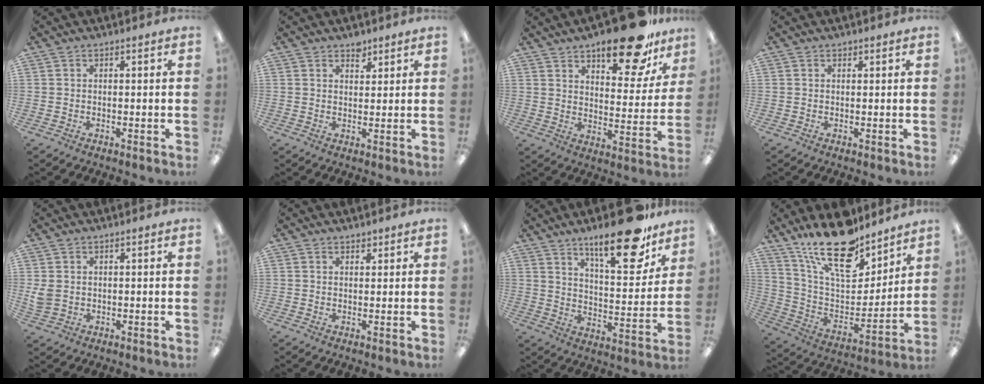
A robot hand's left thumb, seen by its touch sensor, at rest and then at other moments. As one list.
[{"total": 3.1, "force": [2.5, 1.6, 0.9], "torque": [0.004, -0.014, 0.042]}, {"total": 17.8, "force": [12.9, 6.5, 10.4], "torque": [-0.132, -0.077, 0.210]}, {"total": 0.6, "force": [0.5, 0.3, 0.1], "torque": [-0.001, 0.003, 0.008]}, {"total": 3.0, "force": [0.6, 2.5, 1.6], "torque": [-0.023, 0.001, 0.012]}, {"total": 1.4, "force": [1.2, 0.7, 0.2], "torque": [-0.004, 0.000, 0.023]}, {"total": 20.7, "force": [14.8, 6.5, 13.0], "torque": [-0.188, -0.092, 0.239]}, {"total": 21.7, "force": [15.9, 8.8, 11.9], "torque": [-0.207, -0.102, 0.280]}]